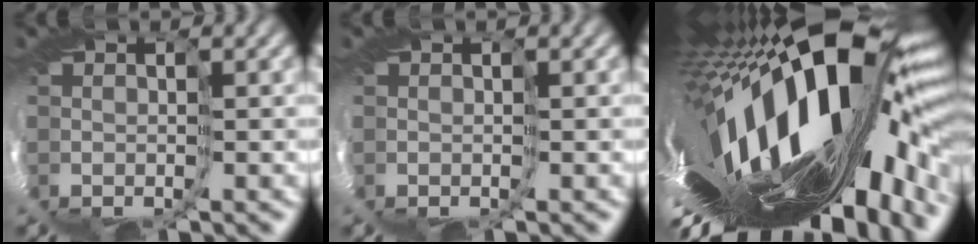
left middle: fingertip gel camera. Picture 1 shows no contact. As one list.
[{"total": 0.0}, {"total": 12.8, "force": [-3.1, 2.8, 12.1], "torque": [-0.224, -0.046, -0.054]}]